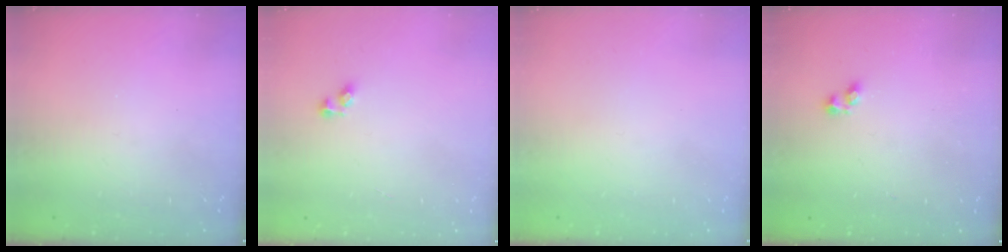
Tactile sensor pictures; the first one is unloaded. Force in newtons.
{"total": 2.0, "press": 2.0, "slide": 0.3}
{"total": 0.0}
{"total": 0.9, "press": 0.4, "slide": 0.8}